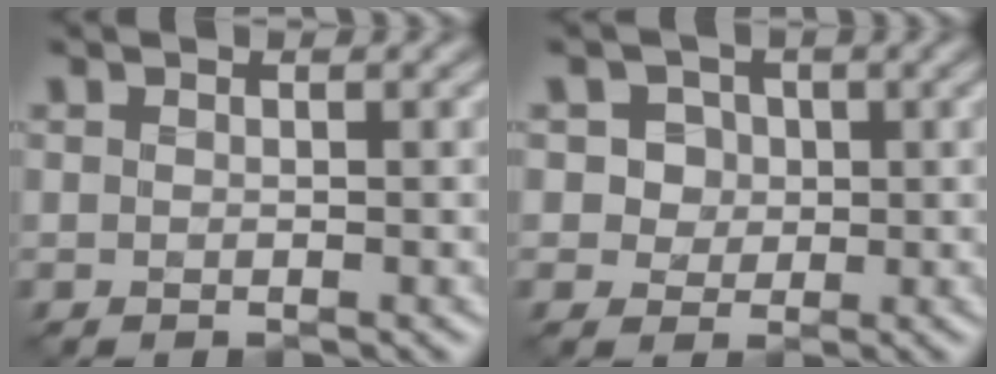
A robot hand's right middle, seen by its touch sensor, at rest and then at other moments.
{"total": 4.4, "force": [1.6, 3.6, 1.9], "torque": [-0.034, 0.004, 0.017]}